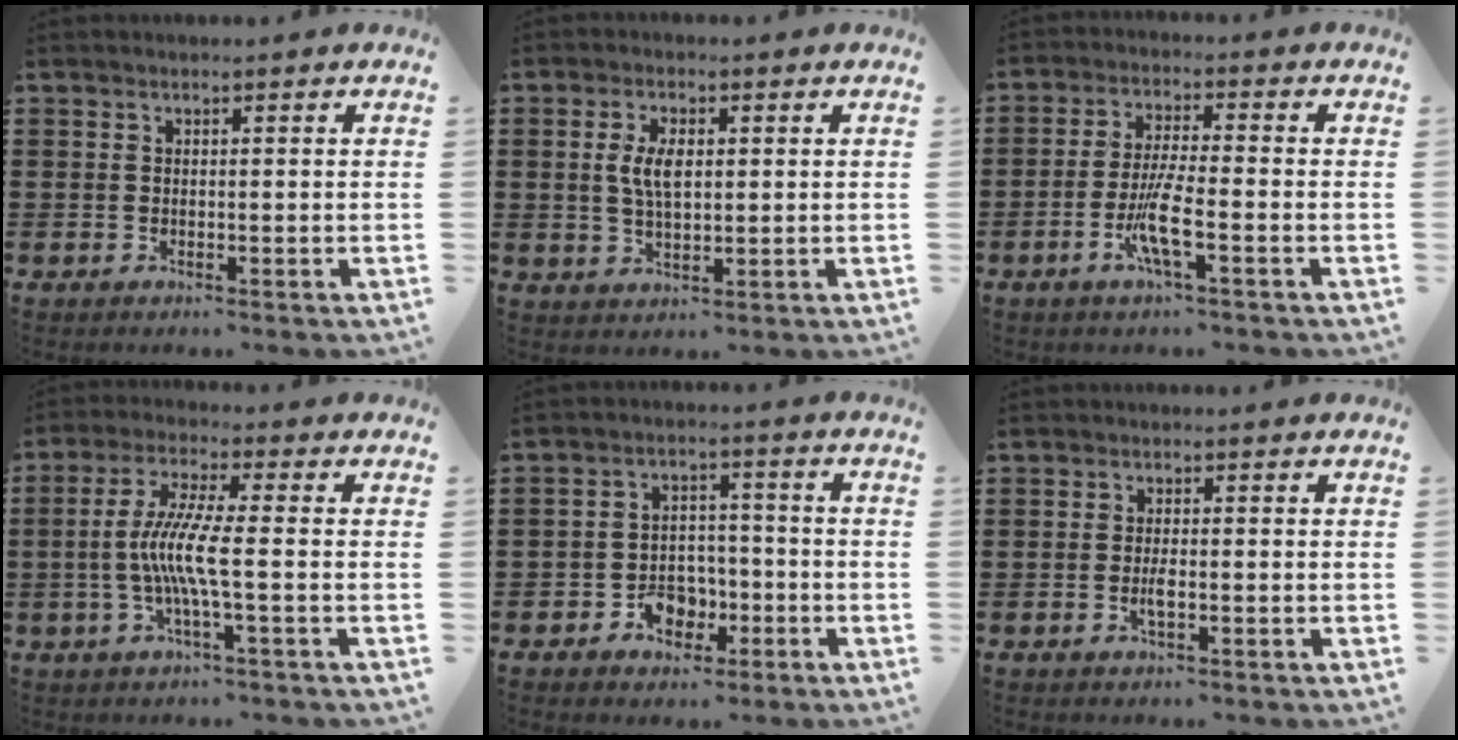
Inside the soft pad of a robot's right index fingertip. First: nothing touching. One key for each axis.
{"total": 4.9, "fx": 0.7, "fy": 2.2, "fz": 4.3, "tx": -0.094, "ty": 0.006, "tz": 0.008}
{"total": 6.8, "fx": -2.8, "fy": 0.6, "fz": 6.2, "tx": -0.136, "ty": -0.020, "tz": -0.058}
{"total": 7.6, "fx": -1.4, "fy": 0.2, "fz": 7.4, "tx": -0.158, "ty": -0.016, "tz": -0.037}
{"total": 5.2, "fx": -2.5, "fy": 3.6, "fz": 2.7, "tx": -0.043, "ty": 0.005, "tz": -0.046}
{"total": 2.2, "fx": -0.7, "fy": 0.4, "fz": 2.0, "tx": -0.046, "ty": -0.005, "tz": -0.013}